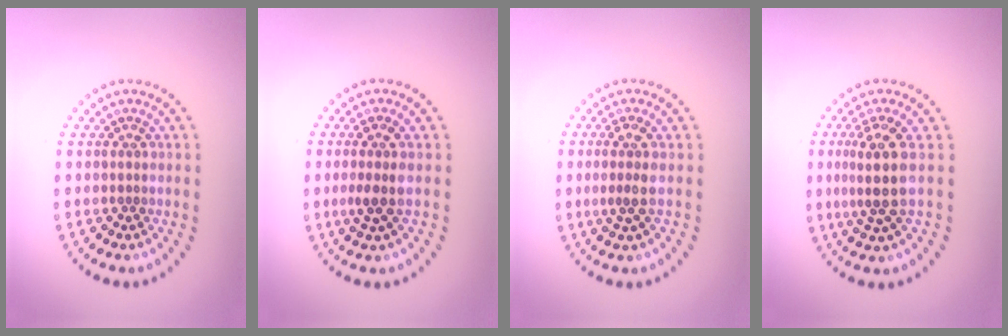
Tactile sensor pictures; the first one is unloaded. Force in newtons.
{"total": 2.1, "press": 1.6, "slide": 1.4}
{"total": 2.1, "press": 1.6, "slide": 1.3}
{"total": 3.7, "press": 2.9, "slide": 2.3}